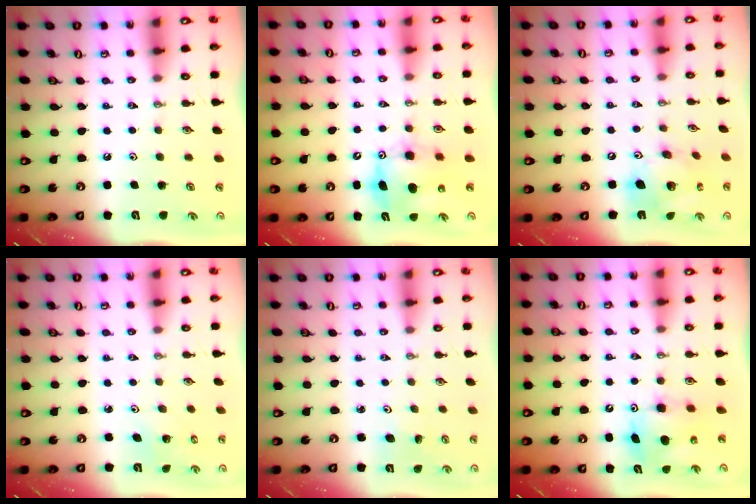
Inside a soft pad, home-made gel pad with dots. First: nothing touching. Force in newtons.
{"total": 9.1, "press": 9.1, "slide": 0.8}
{"total": 16.1, "press": 16.0, "slide": 2.1}
{"total": 2.4, "press": 2.4, "slide": 0.2}
{"total": 3.6, "press": 3.5, "slide": 0.4}
{"total": 8.0, "press": 8.0, "slide": 0.4}